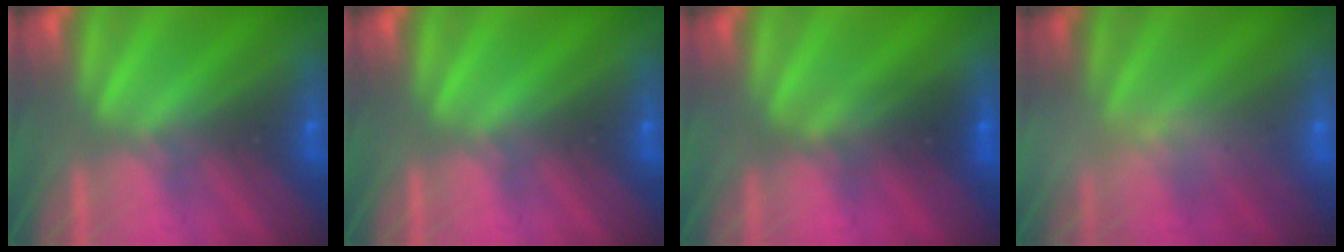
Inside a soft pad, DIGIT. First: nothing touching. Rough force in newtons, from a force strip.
{"total": 0.0}
{"total": 2.6}
{"total": 2.5}